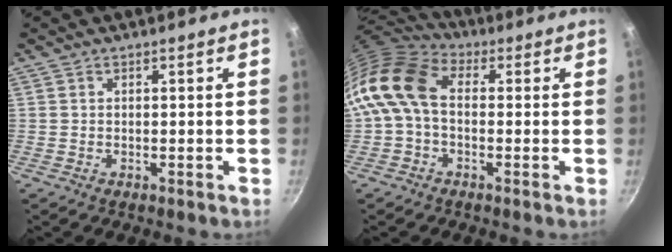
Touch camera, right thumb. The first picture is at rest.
{"total": 12.6, "force": [0.0, 8.6, 9.2], "torque": [-0.168, 0.028, -0.019]}